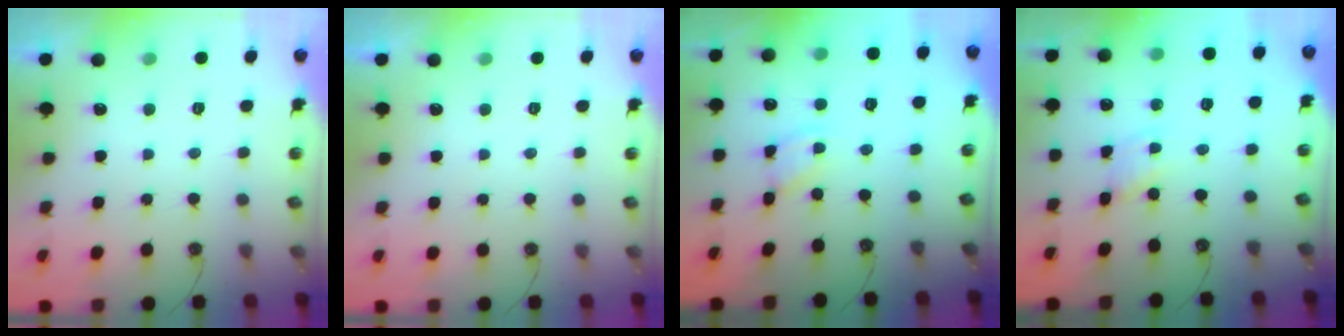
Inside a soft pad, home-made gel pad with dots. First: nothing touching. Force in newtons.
{"total": 0.0}
{"total": 2.4, "press": 2.4, "slide": 0.2}
{"total": 1.2, "press": 1.2, "slide": 0.1}